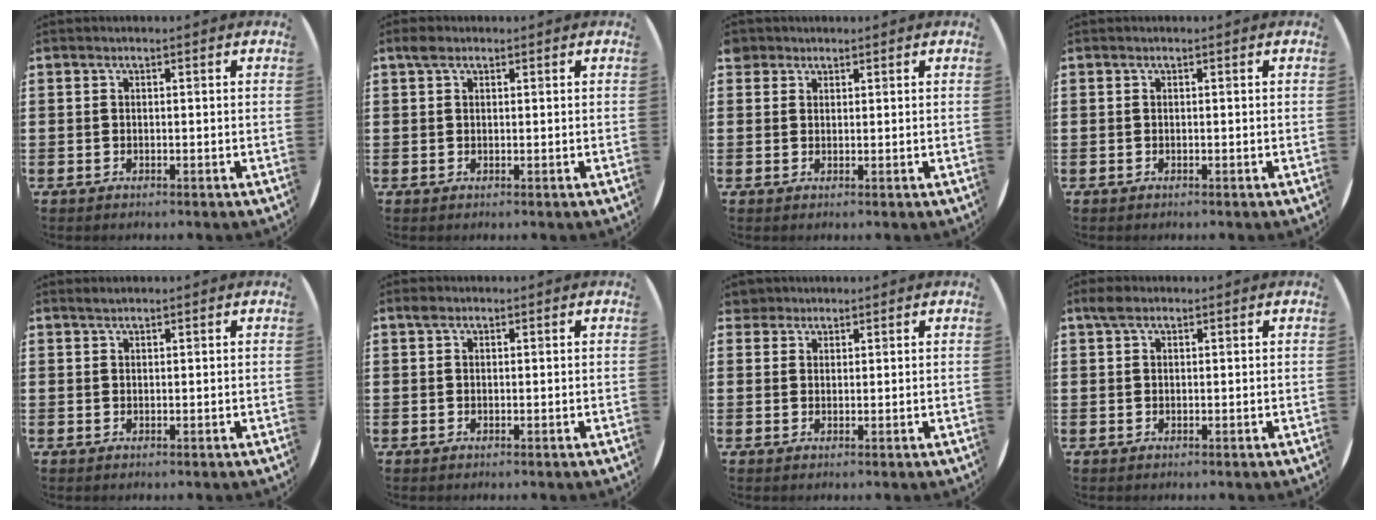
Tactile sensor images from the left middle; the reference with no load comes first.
{"total": 1.4, "force": [1.0, 0.8, 0.5], "torque": [-0.005, 0.002, 0.017]}
{"total": 1.7, "force": [1.4, 0.9, 0.0], "torque": [0.004, 0.001, 0.028]}
{"total": 0.0}
{"total": 0.8, "force": [0.8, 0.1, 0.2], "torque": [-0.004, 0.001, 0.015]}
{"total": 0.9, "force": [0.7, 0.5, 0.2], "torque": [0.001, 0.001, 0.011]}
{"total": 2.2, "force": [2.0, 0.9, 0.1], "torque": [-0.006, 0.006, 0.040]}
{"total": 1.7, "force": [1.2, 0.9, 0.8], "torque": [-0.011, 0.002, 0.021]}